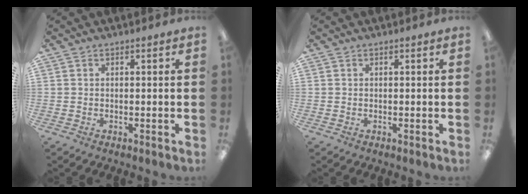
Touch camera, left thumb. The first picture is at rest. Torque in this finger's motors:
{"motor_torque": [-0.02, 0.02, 0.04, -0.22, 0.01]}